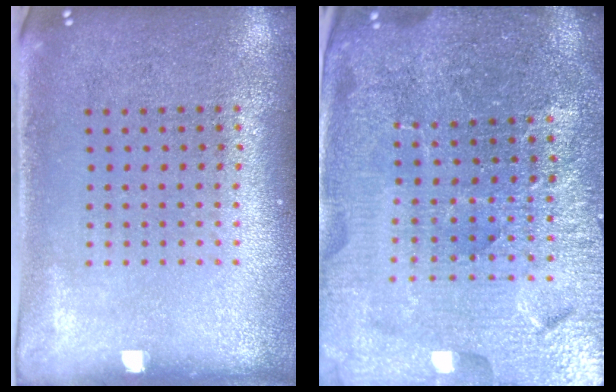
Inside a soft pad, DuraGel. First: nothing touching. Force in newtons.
{"total": 5.6, "press": 5.1, "slide": 2.4}